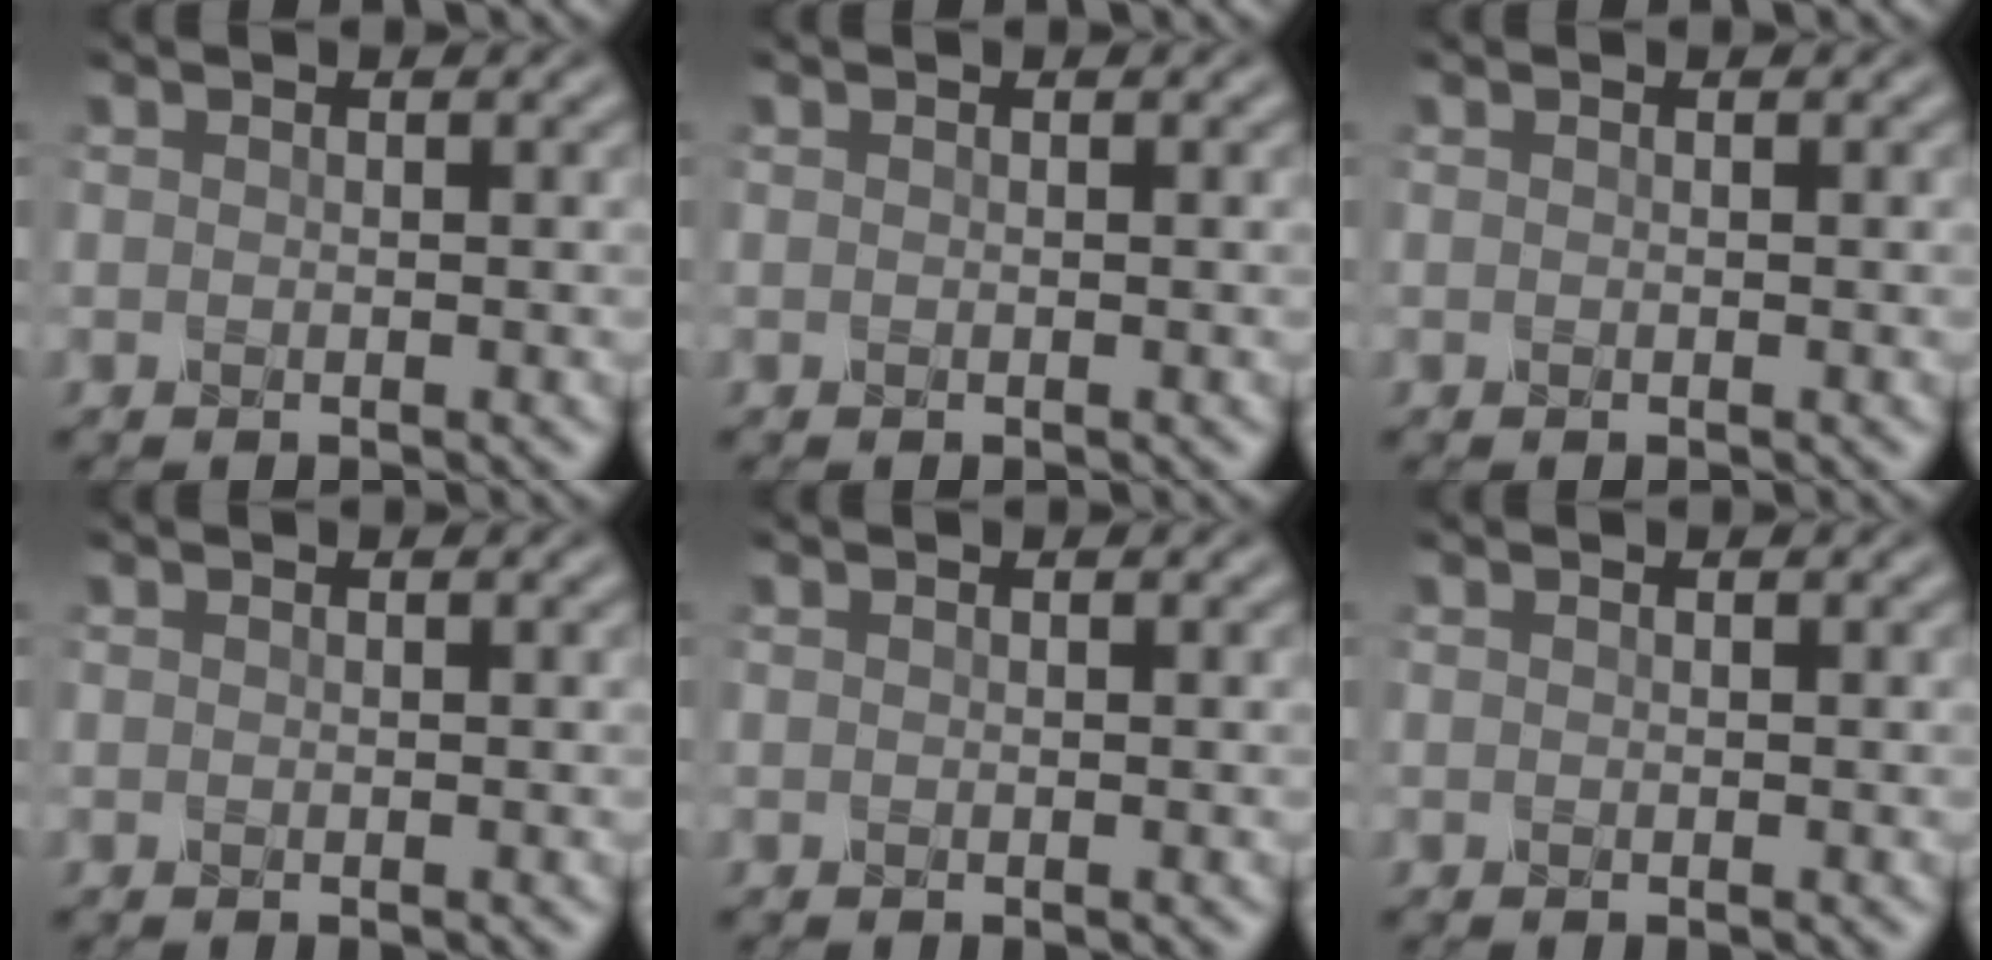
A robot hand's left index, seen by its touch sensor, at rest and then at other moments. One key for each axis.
{"total": 0.0}
{"total": 0.0}
{"total": 0.0}
{"total": 0.0}
{"total": 0.0}